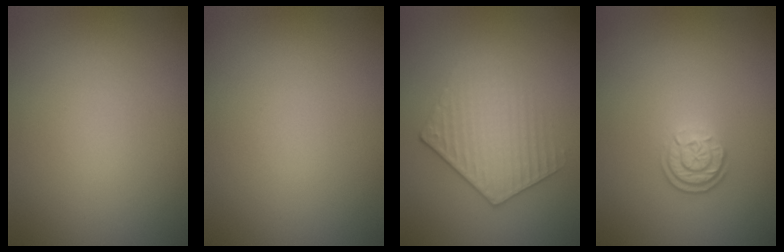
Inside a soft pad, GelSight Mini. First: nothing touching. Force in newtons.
{"total": 0.0}
{"total": 3.6, "press": 3.2, "slide": 1.6}
{"total": 2.5, "press": 2.0, "slide": 1.5}